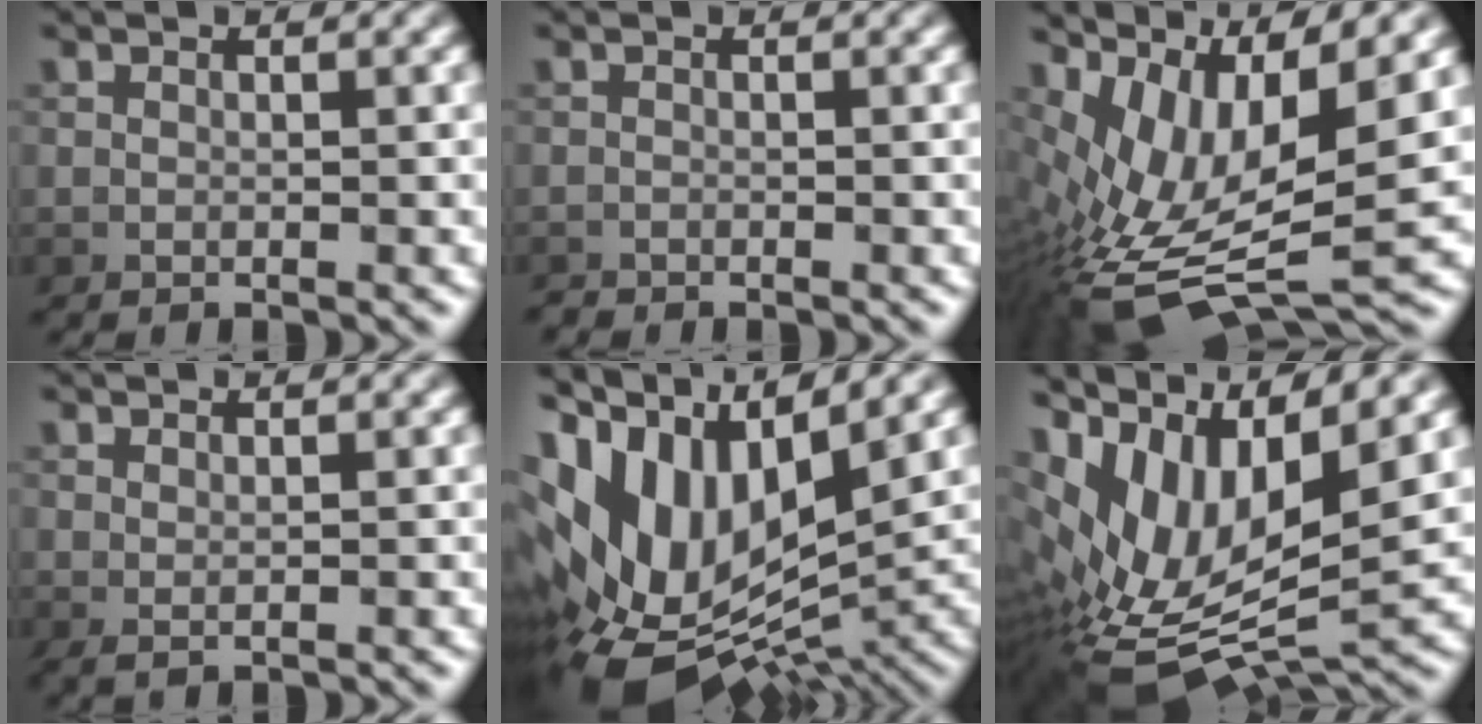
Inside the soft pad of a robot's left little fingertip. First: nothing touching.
{"total": 0.6, "force": [-0.6, 0.1, 0.0], "torque": [0.003, -0.003, -0.014]}
{"total": 11.7, "force": [1.2, 4.8, 10.6], "torque": [-0.213, -0.010, 0.044]}
{"total": 0.6, "force": [0.4, 0.2, 0.5], "torque": [-0.010, 0.000, 0.009]}
{"total": 15.2, "force": [2.4, 8.6, 12.3], "torque": [-0.238, 0.017, 0.044]}
{"total": 13.1, "force": [3.4, 6.2, 11.1], "torque": [-0.216, -0.002, 0.080]}